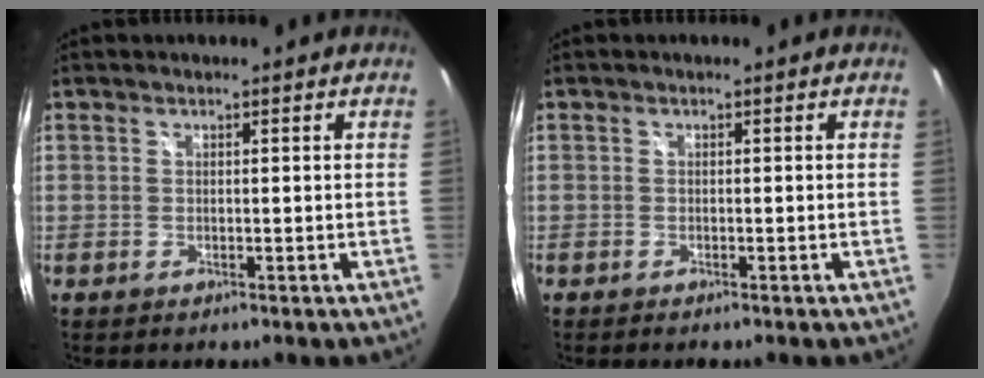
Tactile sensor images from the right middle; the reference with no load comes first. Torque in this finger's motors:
{"motor_torque": [-0.37, -0.04, -0.01, -0.01]}